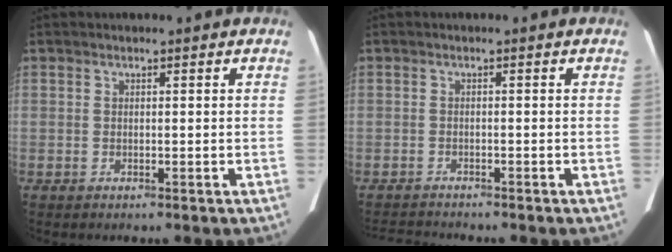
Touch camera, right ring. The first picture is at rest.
{"total": 3.3, "force": [-3.2, -0.1, 0.4], "torque": [-0.010, -0.015, -0.051]}